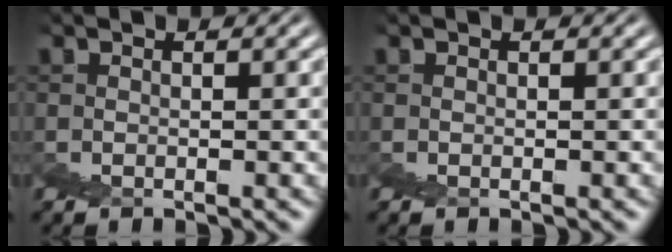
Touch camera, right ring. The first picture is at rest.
{"total": 0.0}